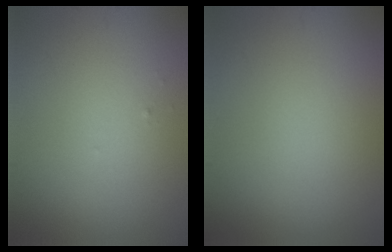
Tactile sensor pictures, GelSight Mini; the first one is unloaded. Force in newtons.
{"total": 0.0}